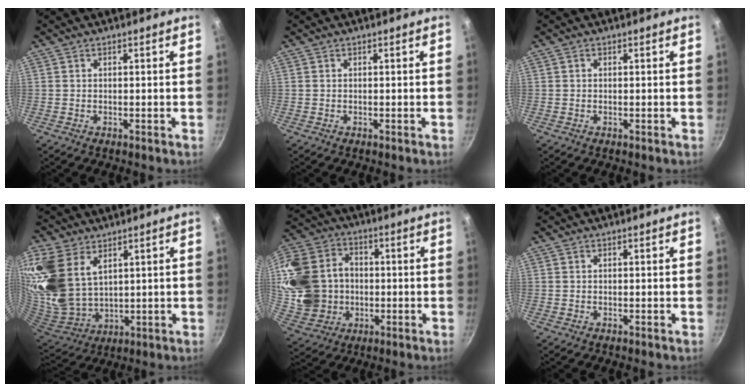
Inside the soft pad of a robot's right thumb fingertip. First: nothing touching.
{"total": 0.0}
{"total": 0.0}
{"total": 20.0, "force": [8.6, 12.8, 12.8], "torque": [-0.285, -0.022, 0.187]}
{"total": 21.5, "force": [0.1, 17.8, 12.1], "torque": [-0.257, 0.030, 0.017]}
{"total": 0.0}